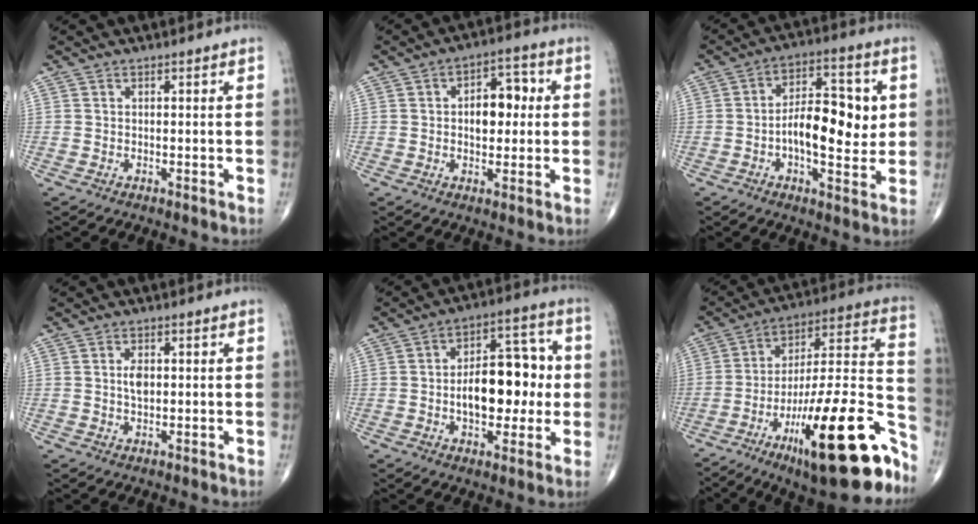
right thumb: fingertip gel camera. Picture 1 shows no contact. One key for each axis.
{"total": 8.2, "fx": 0.8, "fy": 4.9, "fz": 6.5, "tx": -0.067, "ty": 0.015, "tz": 0.006}
{"total": 13.5, "fx": 0.0, "fy": 6.5, "fz": 11.9, "tx": -0.156, "ty": 0.014, "tz": -0.005}
{"total": 2.8, "fx": 0.3, "fy": 1.6, "fz": 2.3, "tx": -0.038, "ty": -0.001, "tz": 0.005}
{"total": 14.9, "fx": -0.7, "fy": 8.4, "fz": 12.3, "tx": -0.146, "ty": 0.031, "tz": -0.013}
{"total": 32.3, "fx": -14.7, "fy": 8.9, "fz": 27.4, "tx": -0.329, "ty": 0.072, "tz": -0.216}